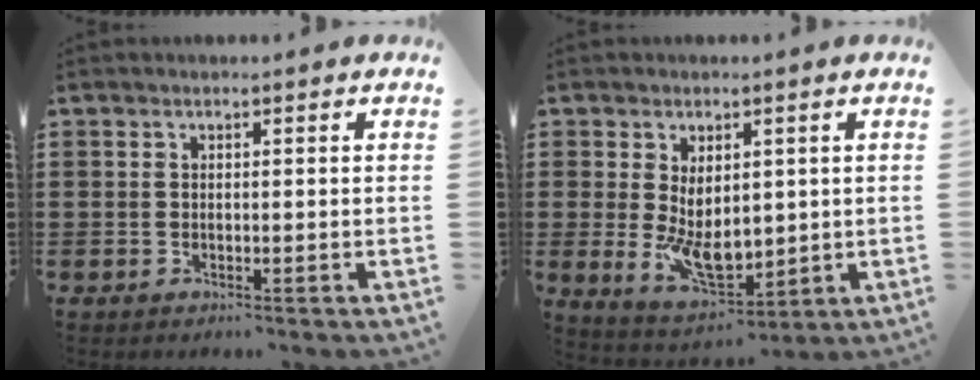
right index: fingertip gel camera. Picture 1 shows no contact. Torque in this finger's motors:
{"motor_torque": [1.73, 0.42, 0.31, 0.21]}